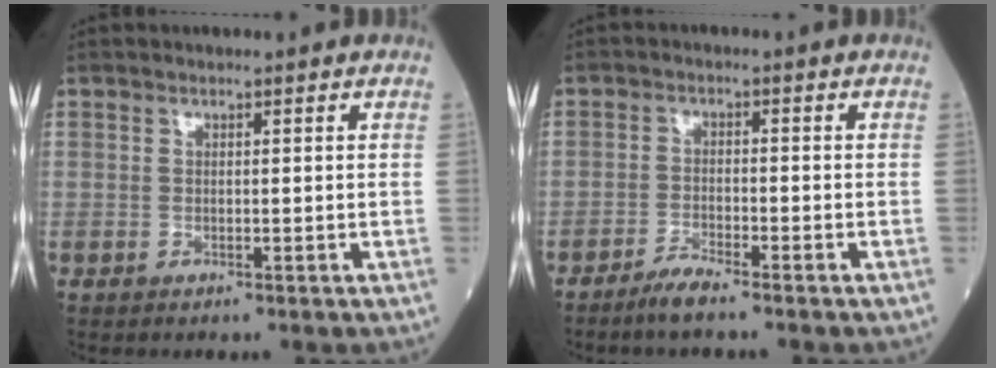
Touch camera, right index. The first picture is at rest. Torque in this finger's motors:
{"motor_torque": [0.01, -0.10, 0.03, 0.03]}